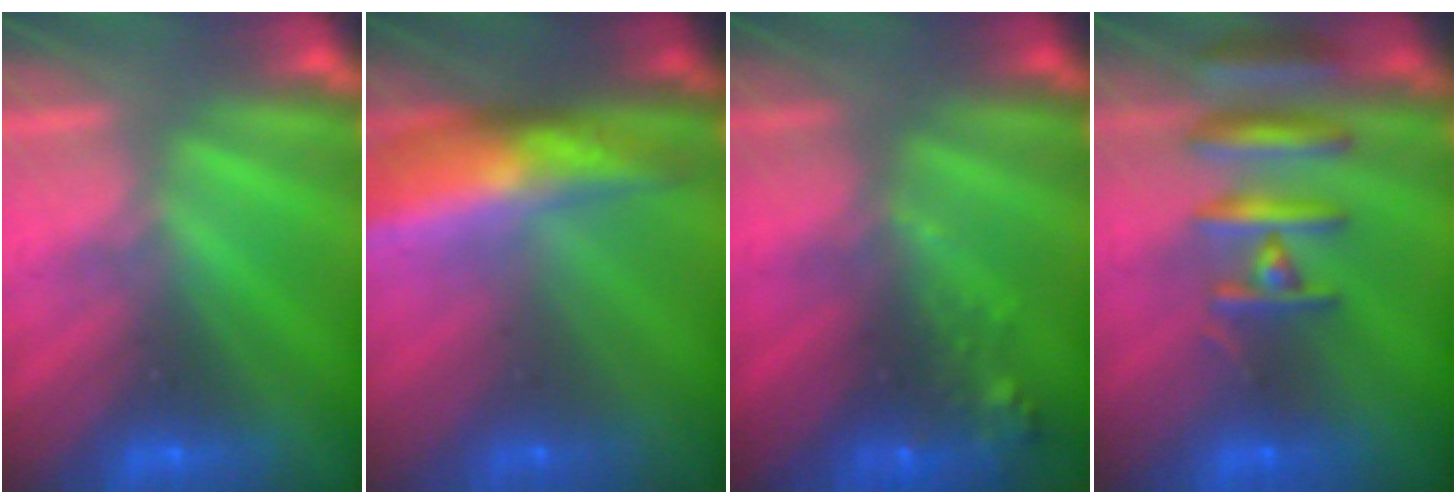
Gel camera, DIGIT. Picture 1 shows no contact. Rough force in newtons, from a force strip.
{"total": 7.3}
{"total": 6.6}
{"total": 7.5}